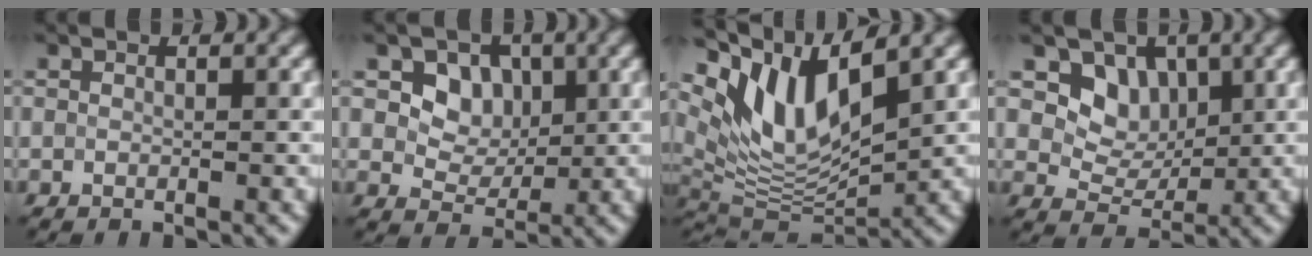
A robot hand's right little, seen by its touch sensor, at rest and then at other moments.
{"total": 3.7, "force": [1.2, 3.0, 2.0], "torque": [-0.033, 0.001, 0.009]}
{"total": 8.3, "force": [4.8, 3.0, 6.2], "torque": [-0.120, -0.004, 0.089]}
{"total": 4.1, "force": [1.6, 3.1, 2.0], "torque": [-0.032, -0.005, 0.021]}